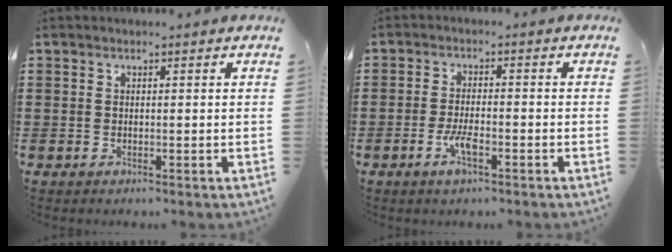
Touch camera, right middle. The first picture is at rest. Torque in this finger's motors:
{"motor_torque": [2.14, 0.00, 0.56, 0.18]}